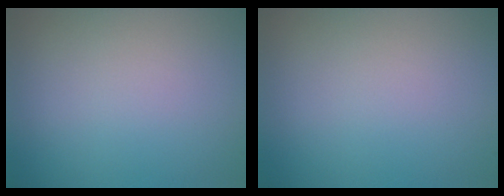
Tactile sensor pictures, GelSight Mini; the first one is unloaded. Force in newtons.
{"total": 0.0}